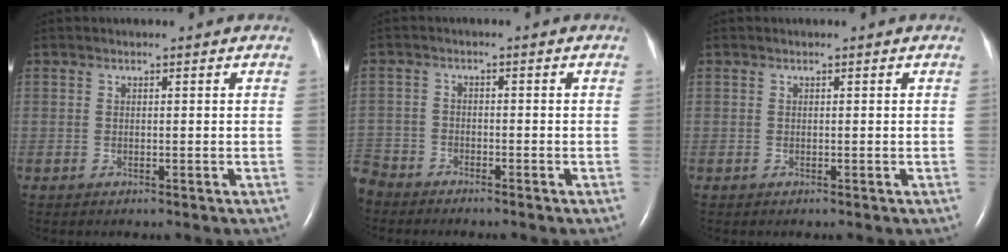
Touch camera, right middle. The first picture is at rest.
{"total": 4.6, "force": [-4.3, 1.6, 0.0], "torque": [0.006, -0.006, -0.089]}
{"total": 0.0}